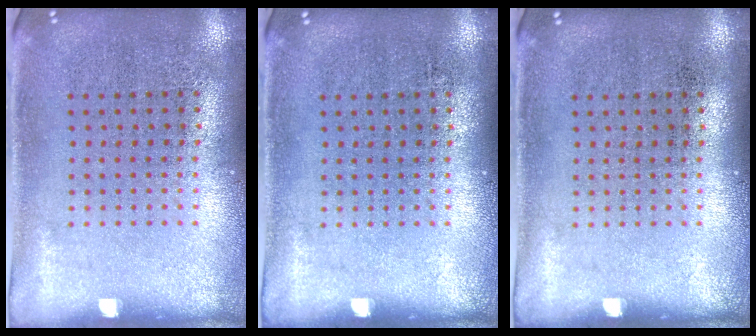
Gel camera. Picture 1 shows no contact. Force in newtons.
{"total": 0.0}
{"total": 0.0}